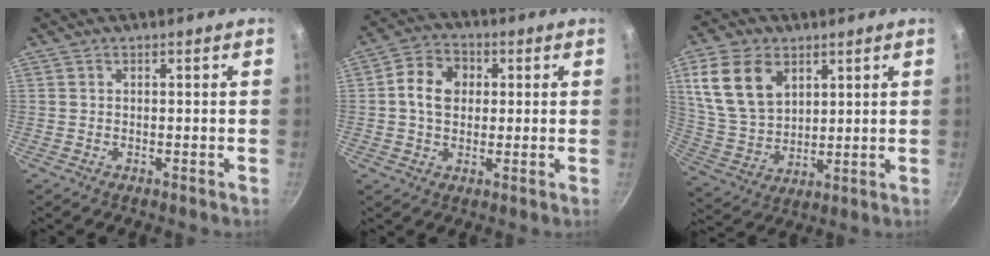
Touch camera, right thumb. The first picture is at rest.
{"total": 8.6, "force": [1.3, 6.7, 5.3], "torque": [-0.074, 0.012, 0.011]}
{"total": 14.5, "force": [5.7, 9.9, 8.8], "torque": [-0.147, -0.017, 0.124]}